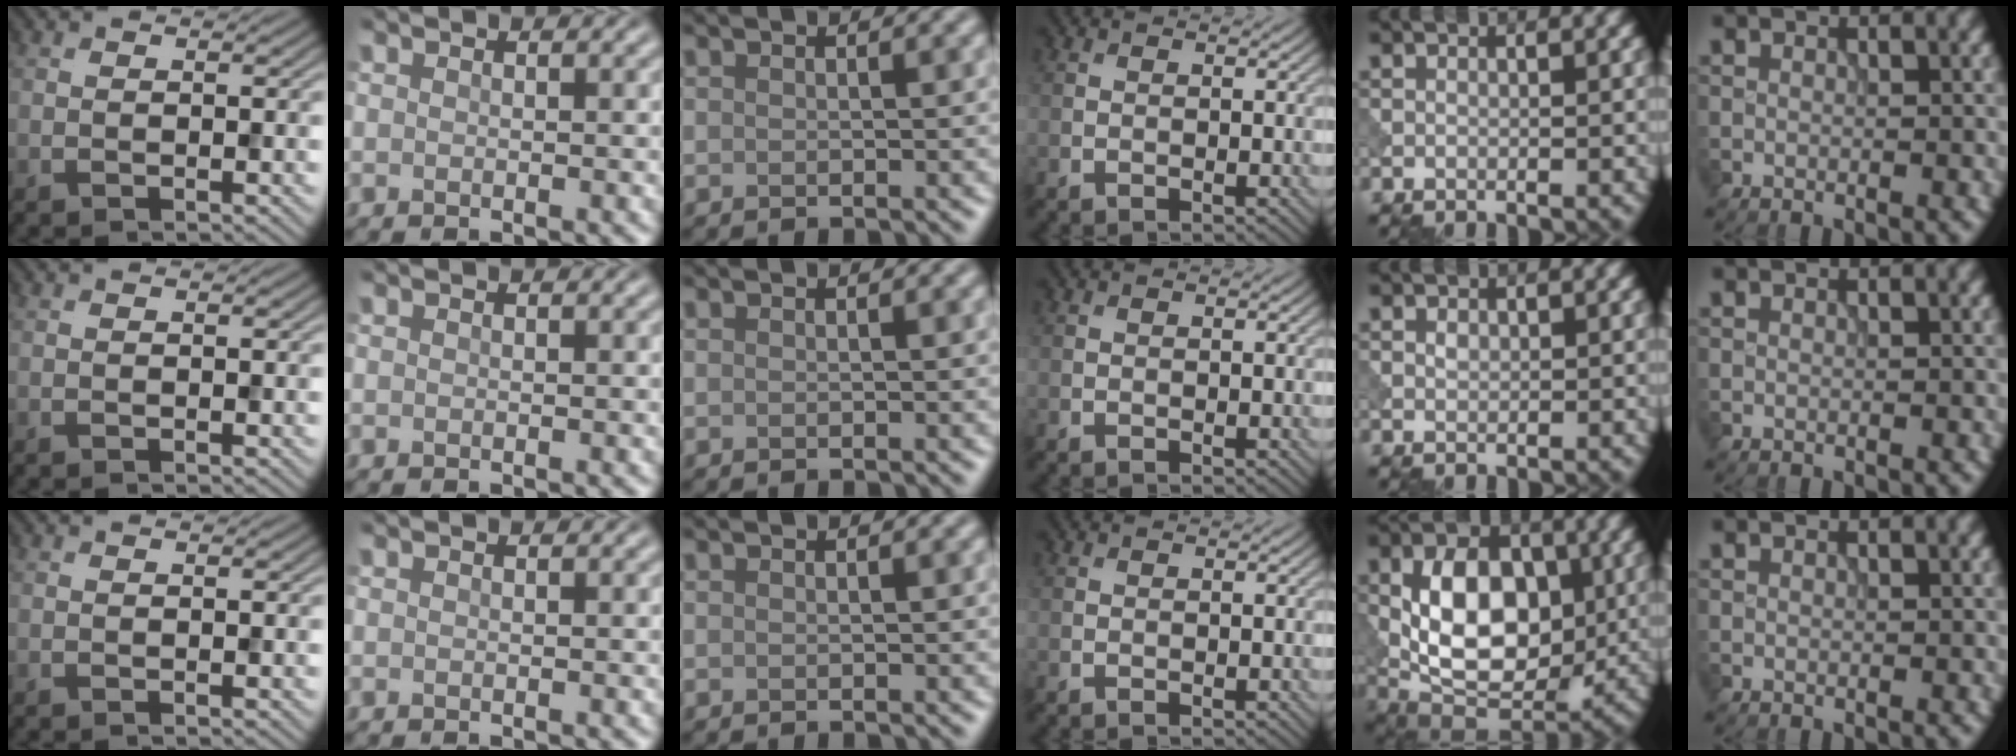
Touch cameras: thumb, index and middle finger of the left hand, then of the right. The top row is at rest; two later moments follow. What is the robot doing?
{"motion": "press", "object": "tv remote"}